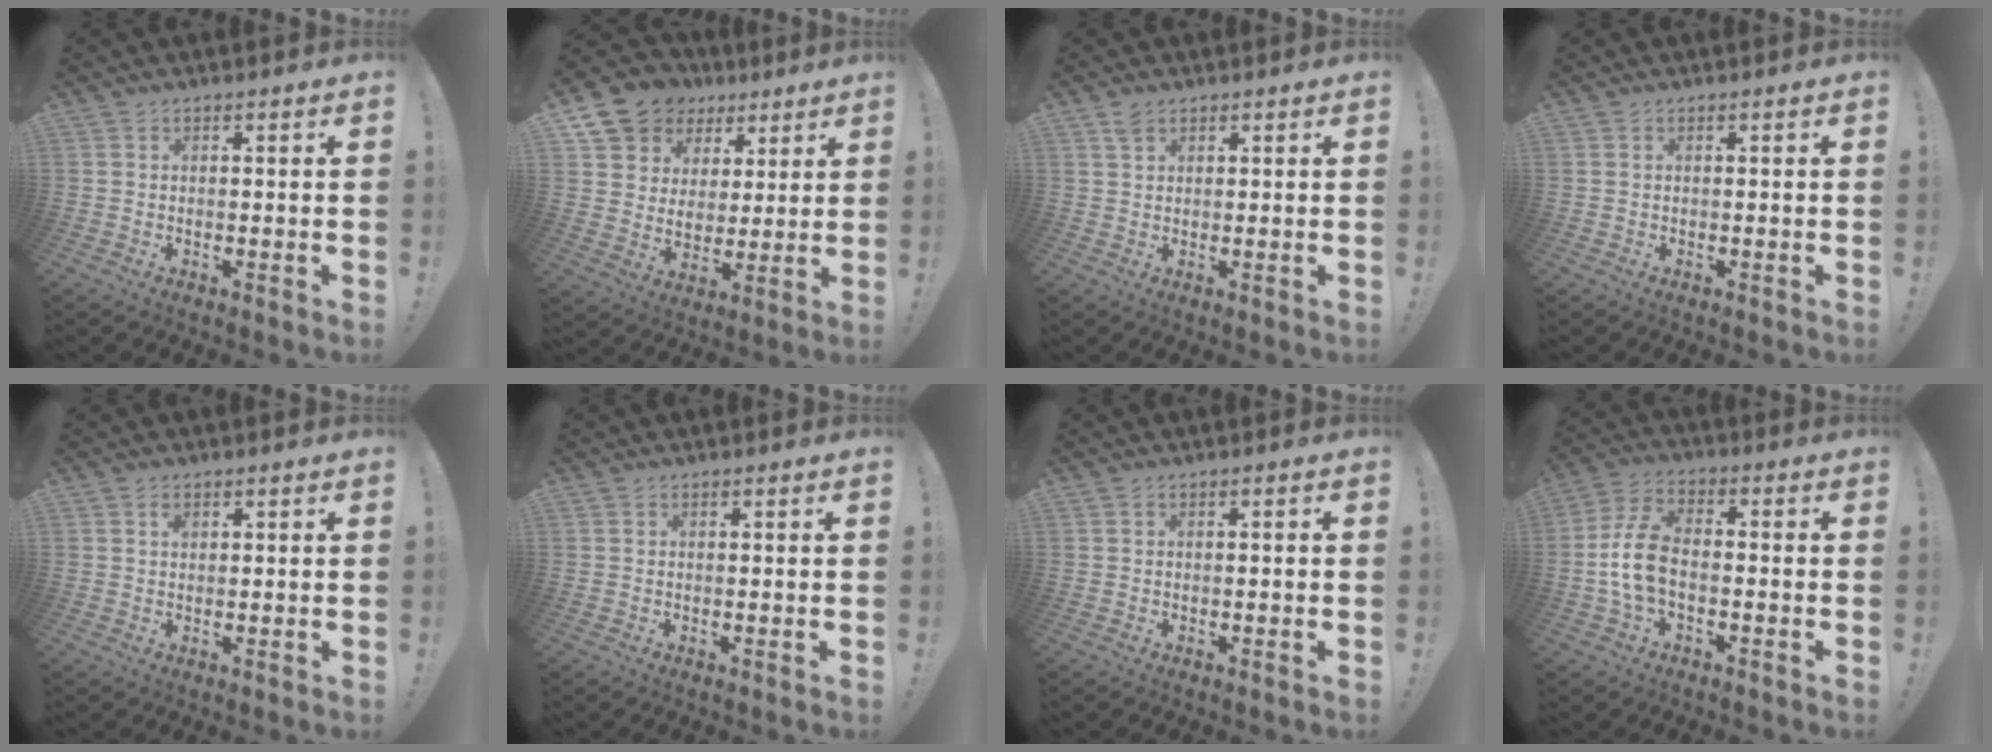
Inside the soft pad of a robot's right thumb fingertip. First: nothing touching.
{"total": 11.3, "force": [6.8, 8.7, 2.5], "torque": [-0.050, -0.048, 0.140]}
{"total": 2.5, "force": [1.6, 1.3, 1.4], "torque": [-0.031, 0.000, 0.030]}
{"total": 0.0}
{"total": 1.1, "force": [0.5, 0.9, 0.4], "torque": [0.004, -0.004, 0.007]}
{"total": 0.0}
{"total": 0.9, "force": [-0.7, -0.2, 0.4], "torque": [-0.016, 0.003, -0.012]}
{"total": 10.2, "force": [-2.2, 5.8, 8.2], "torque": [-0.171, 0.010, -0.037]}